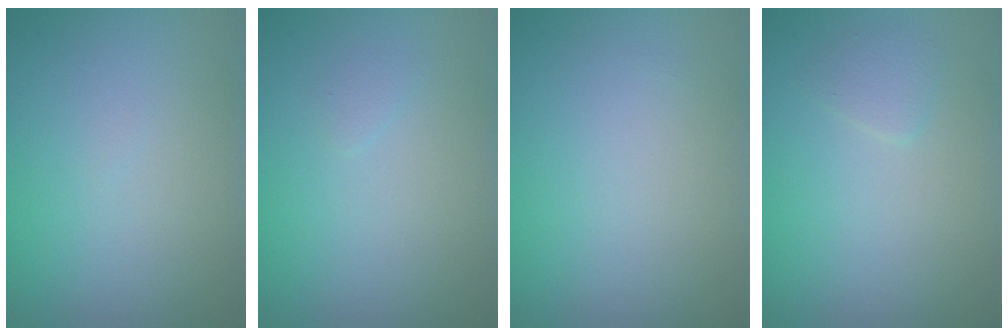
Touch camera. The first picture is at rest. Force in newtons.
{"total": 0.5, "press": 0.5, "slide": 0.0}
{"total": 0.0}
{"total": 1.0, "press": 1.0, "slide": 0.1}